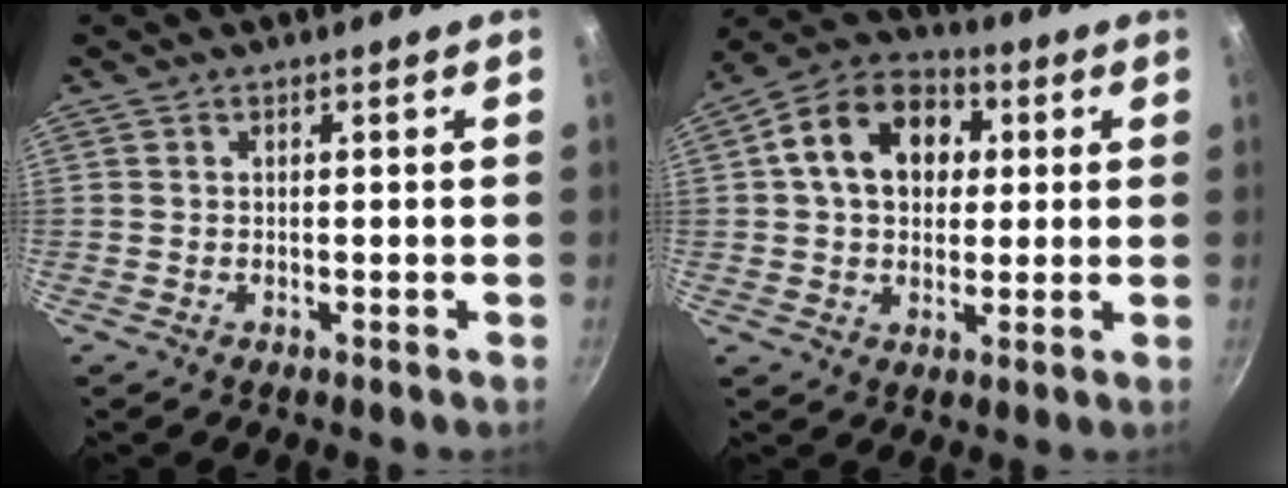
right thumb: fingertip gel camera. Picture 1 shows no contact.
{"total": 14.4, "force": [3.0, 10.7, 9.1], "torque": [-0.124, 0.023, 0.033]}